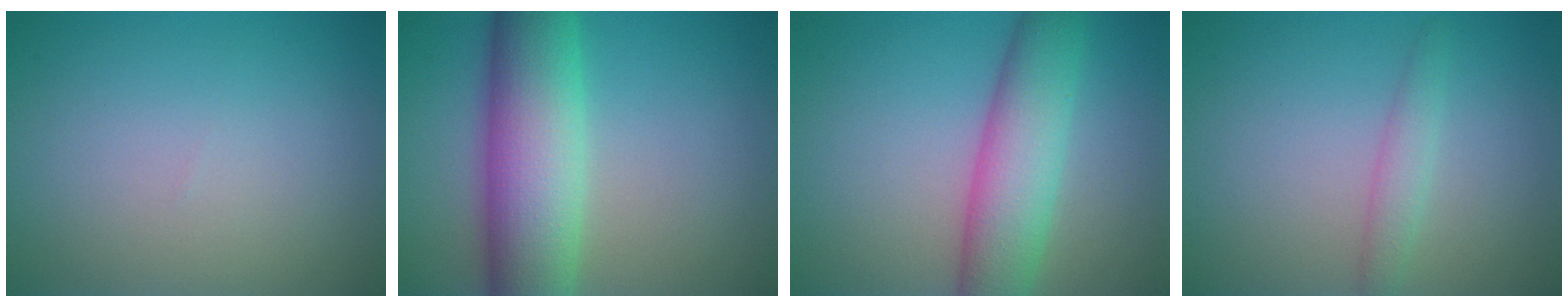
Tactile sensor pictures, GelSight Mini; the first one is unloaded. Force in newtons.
{"total": 10.3, "press": 10.3, "slide": 0.5}
{"total": 6.8, "press": 6.8, "slide": 0.1}
{"total": 1.7, "press": 1.7, "slide": 0.1}